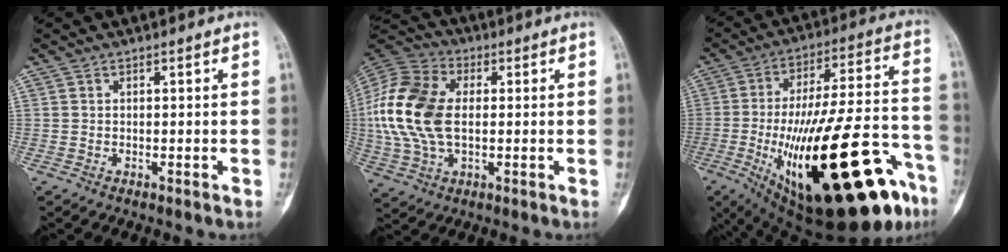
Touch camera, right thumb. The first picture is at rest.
{"total": 17.9, "force": [0.7, 11.0, 14.1], "torque": [-0.303, 0.015, 0.011]}
{"total": 37.0, "force": [-14.9, 12.1, 31.7], "torque": [-0.450, 0.040, -0.213]}